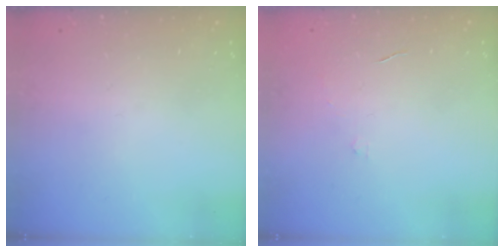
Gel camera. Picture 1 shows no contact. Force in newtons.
{"total": 2.9, "press": 2.9, "slide": 0.2}